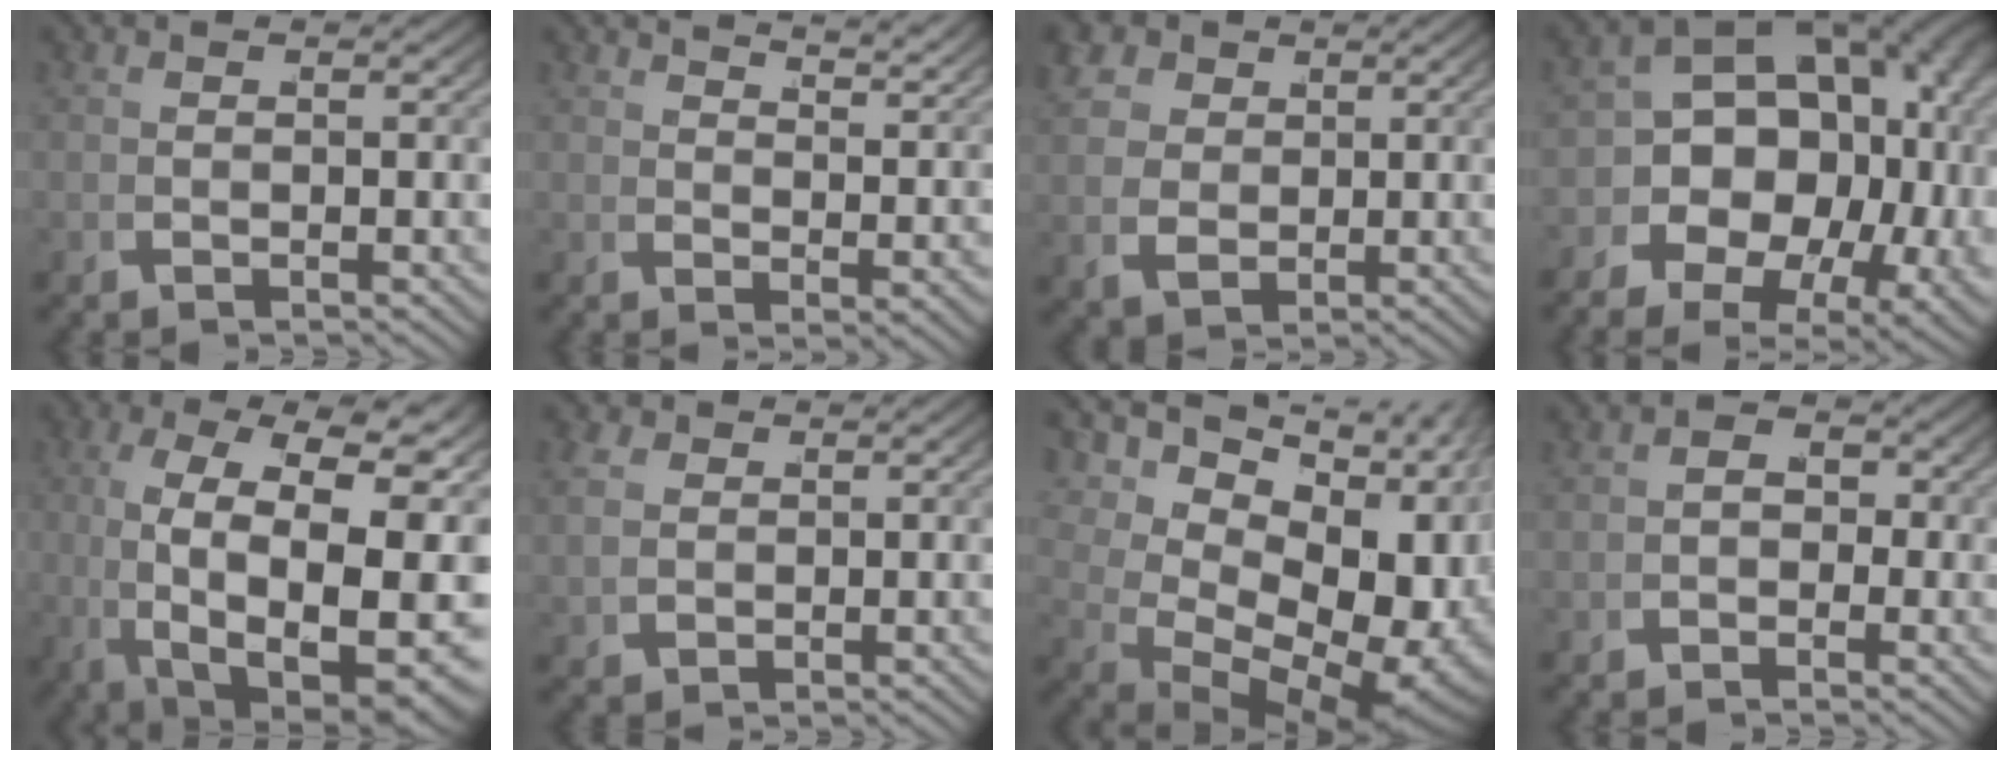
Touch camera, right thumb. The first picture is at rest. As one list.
[{"total": 3.8, "force": [3.6, 0.0, 1.3], "torque": [-0.003, 0.007, 0.060]}, {"total": 5.8, "force": [1.4, 4.8, 3.0], "torque": [-0.073, -0.017, 0.036]}, {"total": 18.4, "force": [0.6, 13.6, 12.5], "torque": [-0.210, -0.026, 0.003]}, {"total": 21.0, "force": [-1.0, 12.8, 16.6], "torque": [-0.311, -0.058, 0.020]}, {"total": 2.6, "force": [1.3, 2.1, 0.9], "torque": [-0.027, -0.004, 0.032]}, {"total": 17.7, "force": [0.1, 11.8, 13.1], "torque": [-0.226, -0.020, 0.019]}, {"total": 2.0, "force": [-0.3, 1.8, 1.0], "torque": [-0.005, 0.002, -0.010]}]